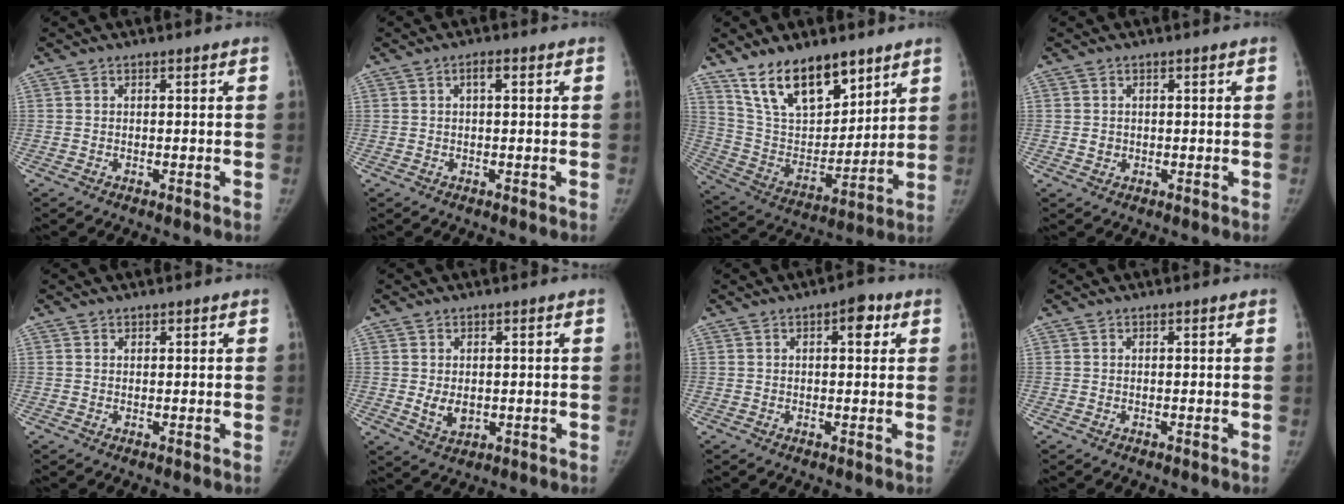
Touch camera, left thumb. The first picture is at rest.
{"total": 1.7, "force": [0.5, 0.7, 1.5], "torque": [-0.025, 0.004, 0.005]}
{"total": 18.0, "force": [12.4, 8.6, 9.8], "torque": [-0.117, -0.065, 0.234]}
{"total": 1.5, "force": [0.1, 1.4, 0.5], "torque": [-0.002, 0.000, 0.005]}
{"total": 0.5, "force": [0.4, 0.3, 0.0], "torque": [0.005, -0.002, 0.004]}
{"total": 4.1, "force": [0.0, 3.0, 2.7], "torque": [-0.036, -0.009, 0.011]}
{"total": 4.0, "force": [1.6, 1.9, 3.2], "torque": [-0.027, 0.001, 0.014]}
{"total": 0.0}